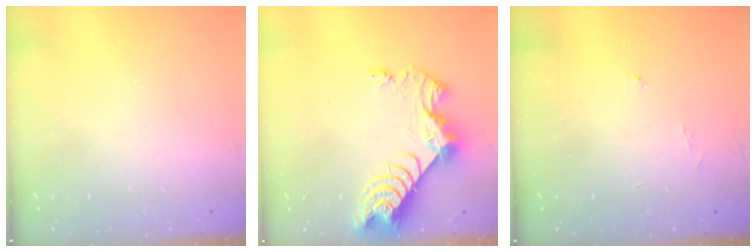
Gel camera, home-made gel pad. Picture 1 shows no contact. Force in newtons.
{"total": 9.0, "press": 9.0, "slide": 0.8}
{"total": 3.1, "press": 3.1, "slide": 0.5}